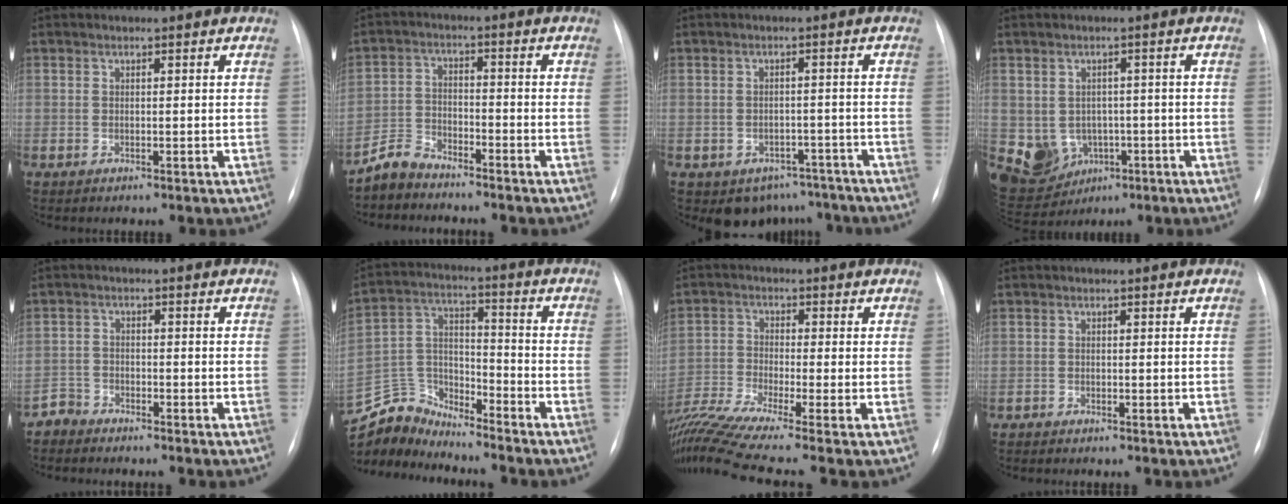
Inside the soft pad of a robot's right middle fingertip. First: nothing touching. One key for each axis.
{"total": 4.5, "fx": -4.2, "fy": 1.4, "fz": 0.2, "tx": -0.009, "ty": -0.008, "tz": -0.084}
{"total": 6.7, "fx": -5.1, "fy": 4.2, "fz": 0.9, "tx": 0.008, "ty": 0.017, "tz": -0.061}
{"total": 10.5, "fx": -3.2, "fy": 9.0, "fz": 4.3, "tx": -0.104, "ty": 0.016, "tz": -0.028}
{"total": 2.5, "fx": -2.3, "fy": 0.5, "fz": -0.8, "tx": 0.014, "ty": -0.007, "tz": -0.046}
{"total": 9.7, "fx": -9.6, "fy": 1.1, "fz": -1.0, "tx": 0.011, "ty": 0.035, "tz": -0.190}
{"total": 12.4, "fx": -9.7, "fy": -1.5, "fz": 7.5, "tx": -0.158, "ty": -0.012, "tz": -0.175}
{"total": 1.1, "fx": -1.0, "fy": 0.0, "fz": 0.4, "tx": -0.011, "ty": -0.005, "tz": -0.013}